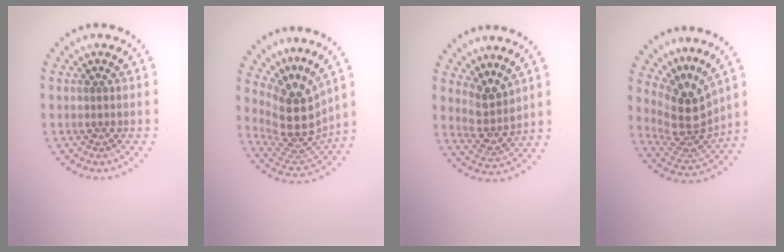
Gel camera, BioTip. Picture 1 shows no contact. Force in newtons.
{"total": 5.1, "press": 3.7, "slide": 3.5}
{"total": 2.8, "press": 2.0, "slide": 1.8}
{"total": 4.3, "press": 3.1, "slide": 3.0}